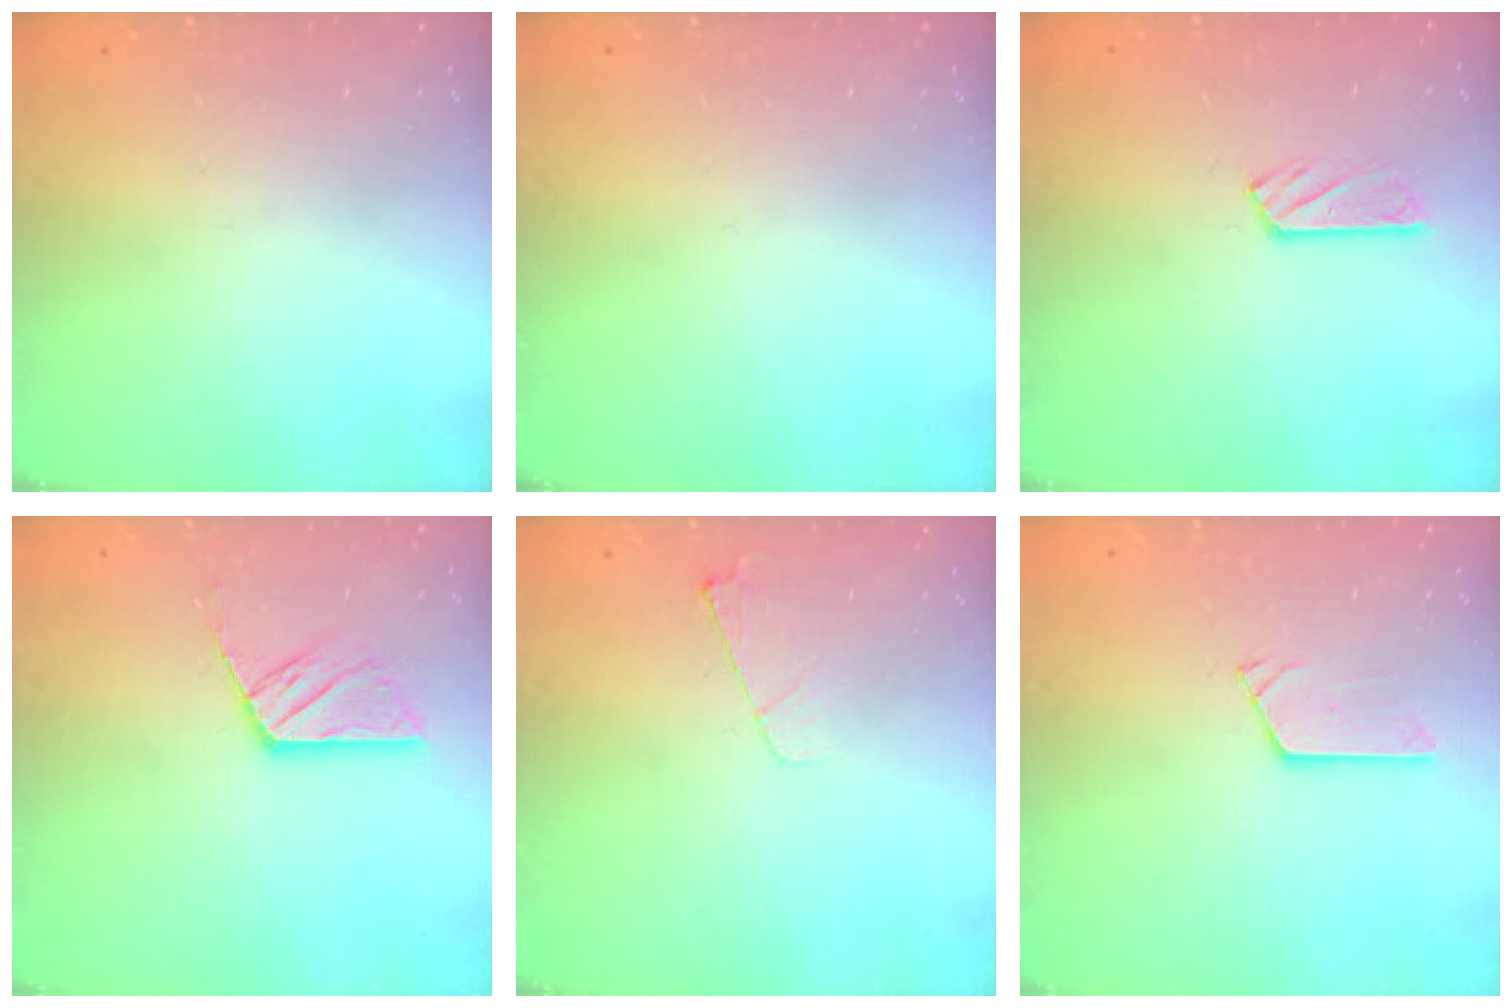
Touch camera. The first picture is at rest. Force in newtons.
{"total": 0.0}
{"total": 4.7, "press": 4.6, "slide": 0.3}
{"total": 9.6, "press": 9.6, "slide": 0.5}
{"total": 4.4, "press": 4.3, "slide": 0.6}
{"total": 2.4, "press": 2.4, "slide": 0.1}